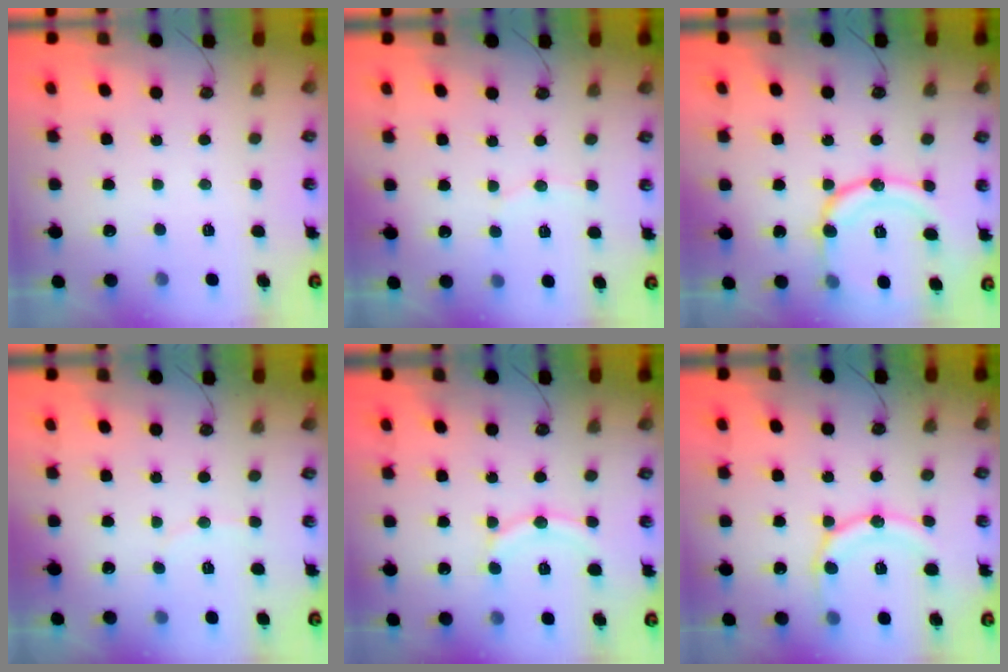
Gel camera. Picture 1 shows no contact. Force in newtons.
{"total": 5.8, "press": 5.5, "slide": 1.7}
{"total": 15.7, "press": 15.6, "slide": 1.5}
{"total": 3.3, "press": 3.2, "slide": 0.7}
{"total": 11.8, "press": 11.8, "slide": 1.0}
{"total": 13.3, "press": 13.2, "slide": 1.5}